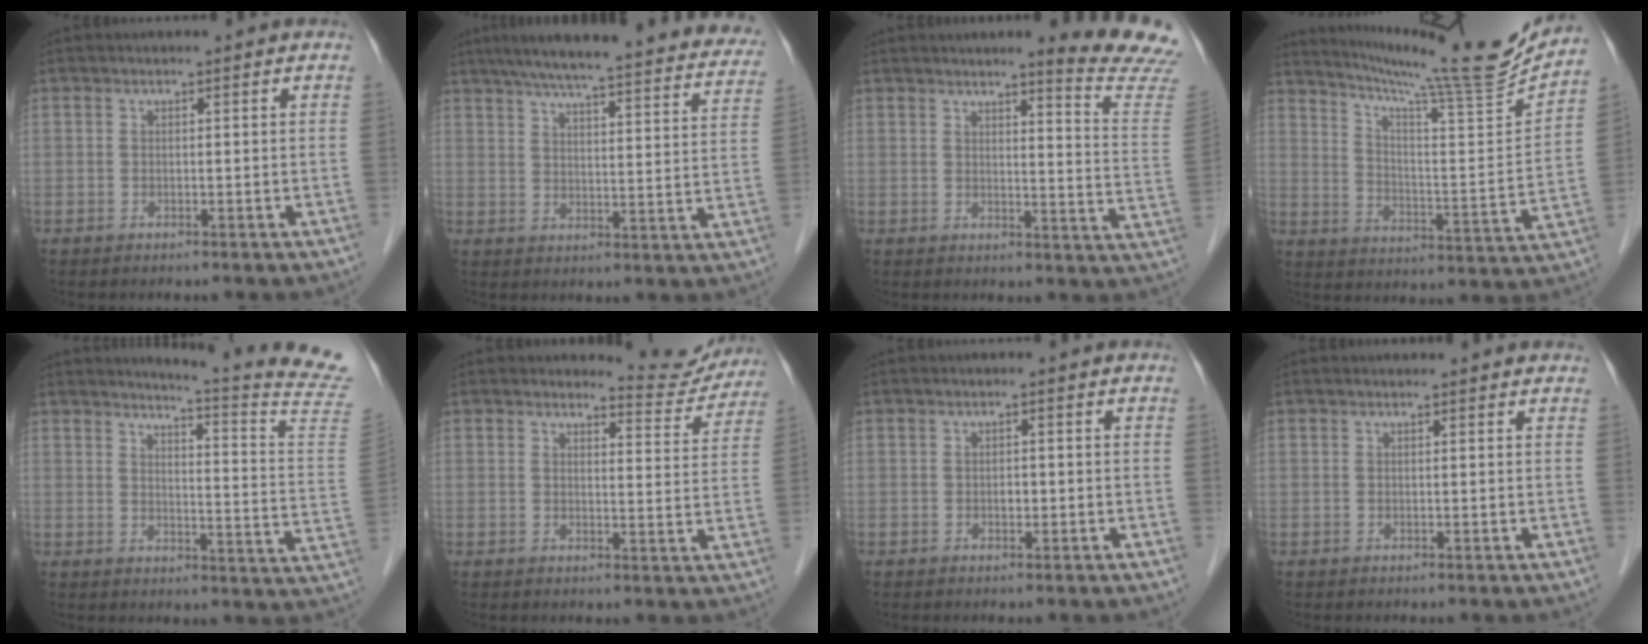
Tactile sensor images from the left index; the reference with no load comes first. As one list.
[{"total": 30.6, "force": [26.9, 3.9, 14.1], "torque": [-0.211, -0.028, 0.323]}, {"total": 11.8, "force": [11.2, -1.7, 3.2], "torque": [-0.032, -0.105, 0.109]}, {"total": 19.3, "force": [17.8, -1.3, 7.3], "torque": [-0.127, -0.056, 0.255]}, {"total": 16.7, "force": [15.7, -1.9, 5.5], "torque": [-0.083, -0.131, 0.165]}, {"total": 6.1, "force": [6.0, 0.8, -0.8], "torque": [0.012, -0.028, 0.061]}, {"total": 0.8, "force": [-0.1, 0.5, 0.6], "torque": [-0.011, 0.001, -0.003]}, {"total": 3.3, "force": [3.2, 0.3, 0.8], "torque": [-0.015, 0.015, 0.033]}]